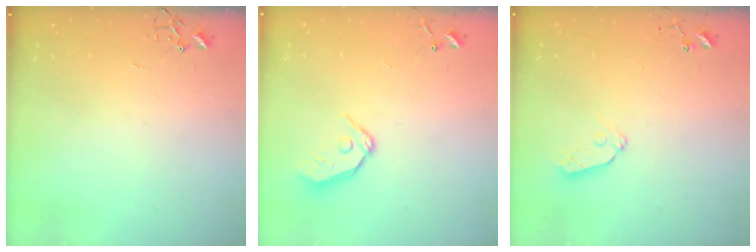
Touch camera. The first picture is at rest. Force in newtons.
{"total": 9.8, "press": 9.7, "slide": 1.3}
{"total": 7.3, "press": 7.3, "slide": 0.4}